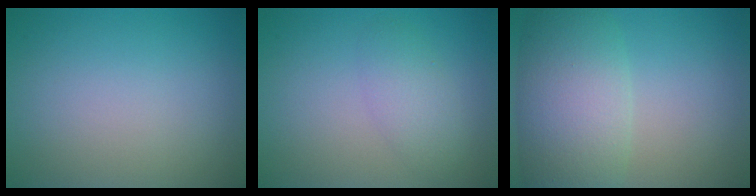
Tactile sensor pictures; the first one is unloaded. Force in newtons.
{"total": 2.4, "press": 2.4, "slide": 0.0}
{"total": 7.8, "press": 7.8, "slide": 0.5}